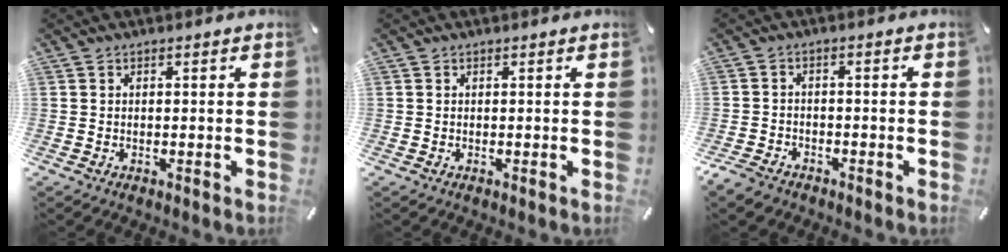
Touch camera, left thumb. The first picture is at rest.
{"total": 0.0}
{"total": 3.7, "force": [-3.0, 1.9, 0.9], "torque": [-0.035, 0.012, -0.064]}